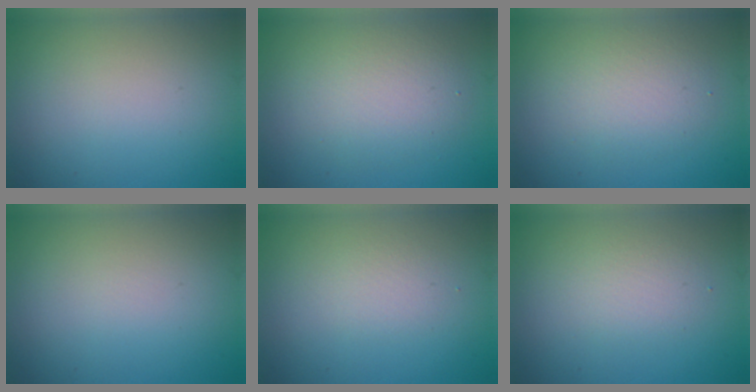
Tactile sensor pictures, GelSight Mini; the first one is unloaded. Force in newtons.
{"total": 3.8, "press": 3.8, "slide": 0.2}
{"total": 2.9, "press": 2.9, "slide": 0.4}
{"total": 0.0}
{"total": 1.3, "press": 1.3, "slide": 0.1}
{"total": 1.9, "press": 1.9, "slide": 0.0}